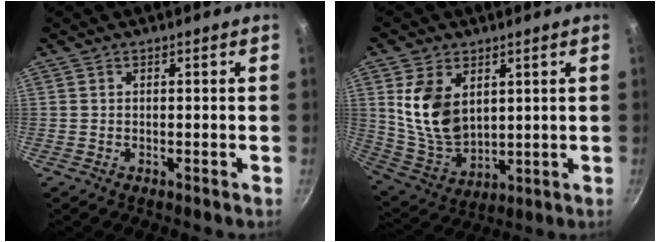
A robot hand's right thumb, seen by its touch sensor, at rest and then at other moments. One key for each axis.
{"total": 12.7, "fx": 3.6, "fy": 8.2, "fz": 8.9, "tx": -0.152, "ty": -0.033, "tz": 0.085}